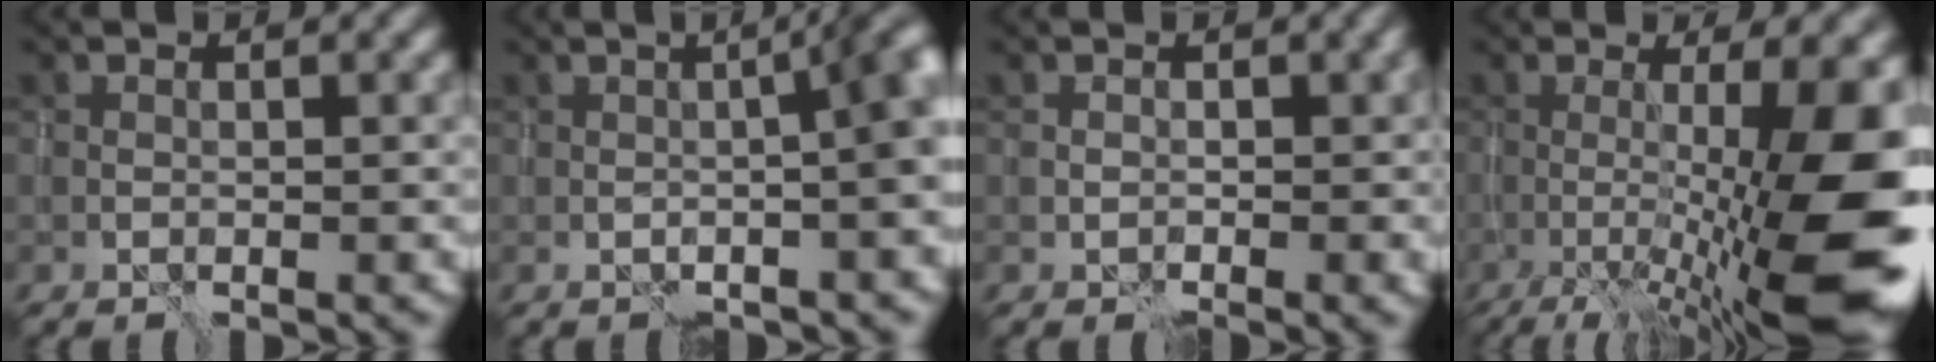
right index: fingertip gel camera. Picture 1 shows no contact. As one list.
[{"total": 9.6, "force": [-0.4, 3.9, 8.8], "torque": [-0.024, 0.032, -0.030]}, {"total": 2.6, "force": [-0.5, 1.7, 1.8], "torque": [-0.026, -0.007, -0.007]}, {"total": 14.3, "force": [-3.1, 3.2, 13.6], "torque": [-0.180, 0.010, -0.047]}]